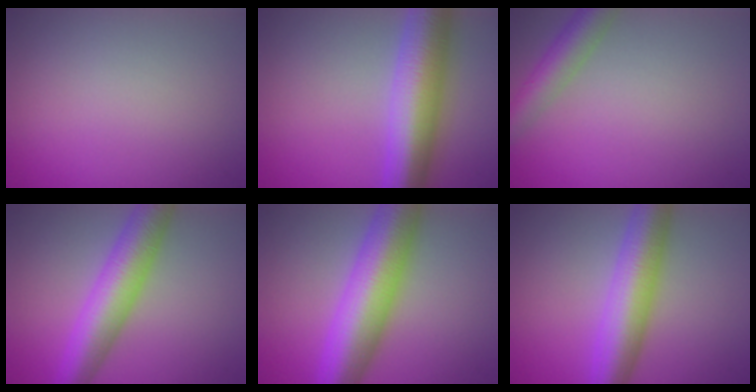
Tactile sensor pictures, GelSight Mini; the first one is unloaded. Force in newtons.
{"total": 9.8, "press": 9.8, "slide": 0.1}
{"total": 4.0, "press": 4.0, "slide": 0.2}
{"total": 7.0, "press": 7.0, "slide": 0.2}
{"total": 10.0, "press": 10.0, "slide": 0.1}
{"total": 7.4, "press": 7.4, "slide": 0.2}